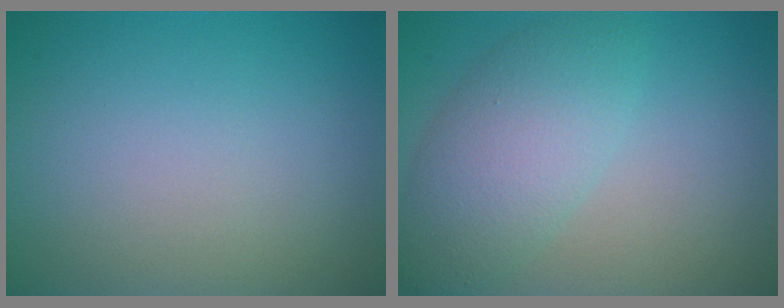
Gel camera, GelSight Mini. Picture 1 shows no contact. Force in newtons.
{"total": 5.1, "press": 5.1, "slide": 0.2}